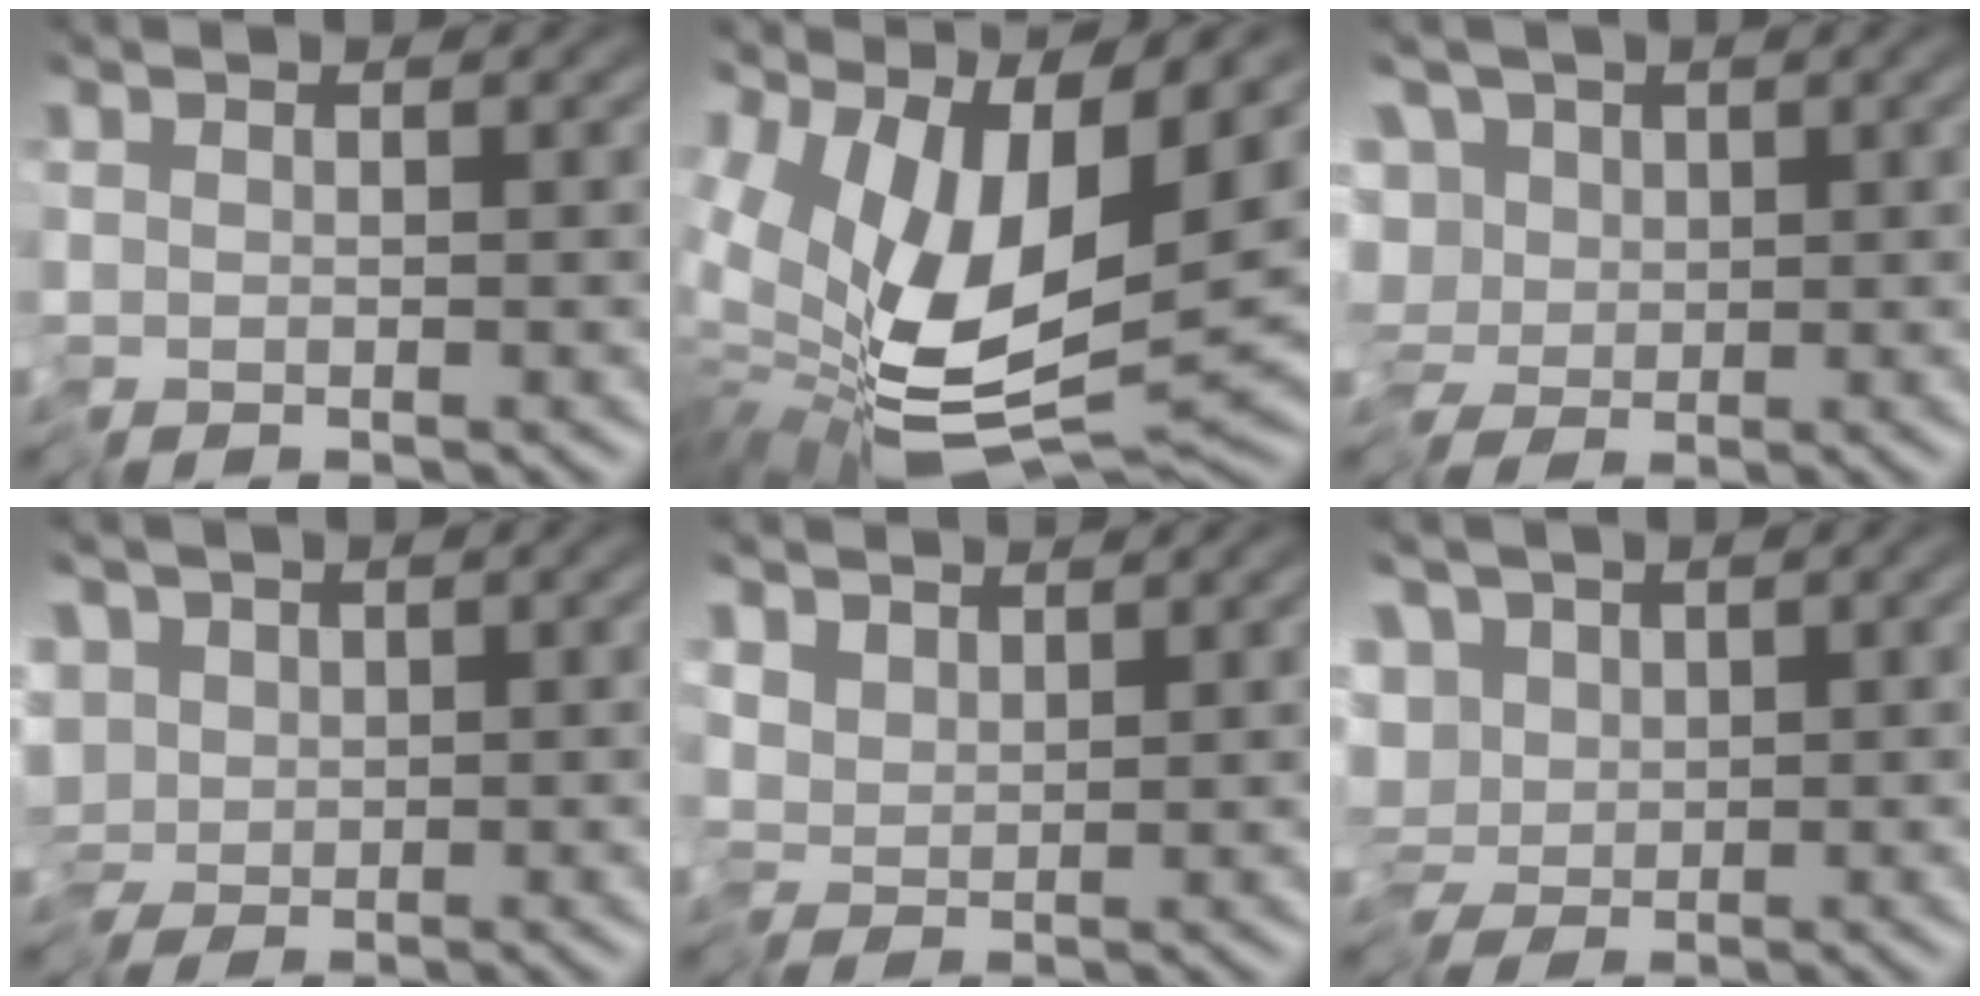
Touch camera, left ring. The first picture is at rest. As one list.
[{"total": 11.3, "force": [4.0, 4.7, 9.4], "torque": [-0.166, -0.004, 0.079]}, {"total": 6.3, "force": [-0.6, 5.0, 3.8], "torque": [-0.043, 0.011, -0.045]}, {"total": 3.8, "force": [-0.6, 2.6, 2.7], "torque": [-0.038, 0.011, -0.017]}, {"total": 1.7, "force": [1.0, 1.0, 0.9], "torque": [-0.015, 0.004, 0.011]}, {"total": 5.7, "force": [-0.1, 4.3, 3.7], "torque": [-0.036, 0.014, -0.022]}]